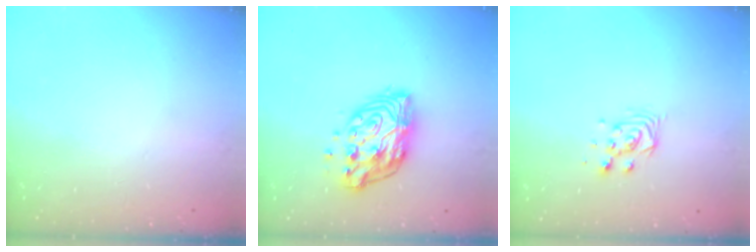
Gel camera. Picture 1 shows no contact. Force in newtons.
{"total": 12.5, "press": 12.5, "slide": 1.1}
{"total": 5.2, "press": 5.2, "slide": 0.3}